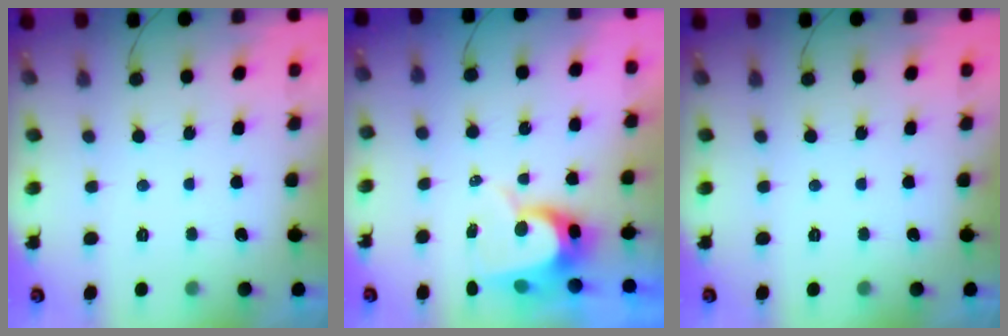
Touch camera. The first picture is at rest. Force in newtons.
{"total": 8.7, "press": 8.6, "slide": 0.8}
{"total": 0.0}